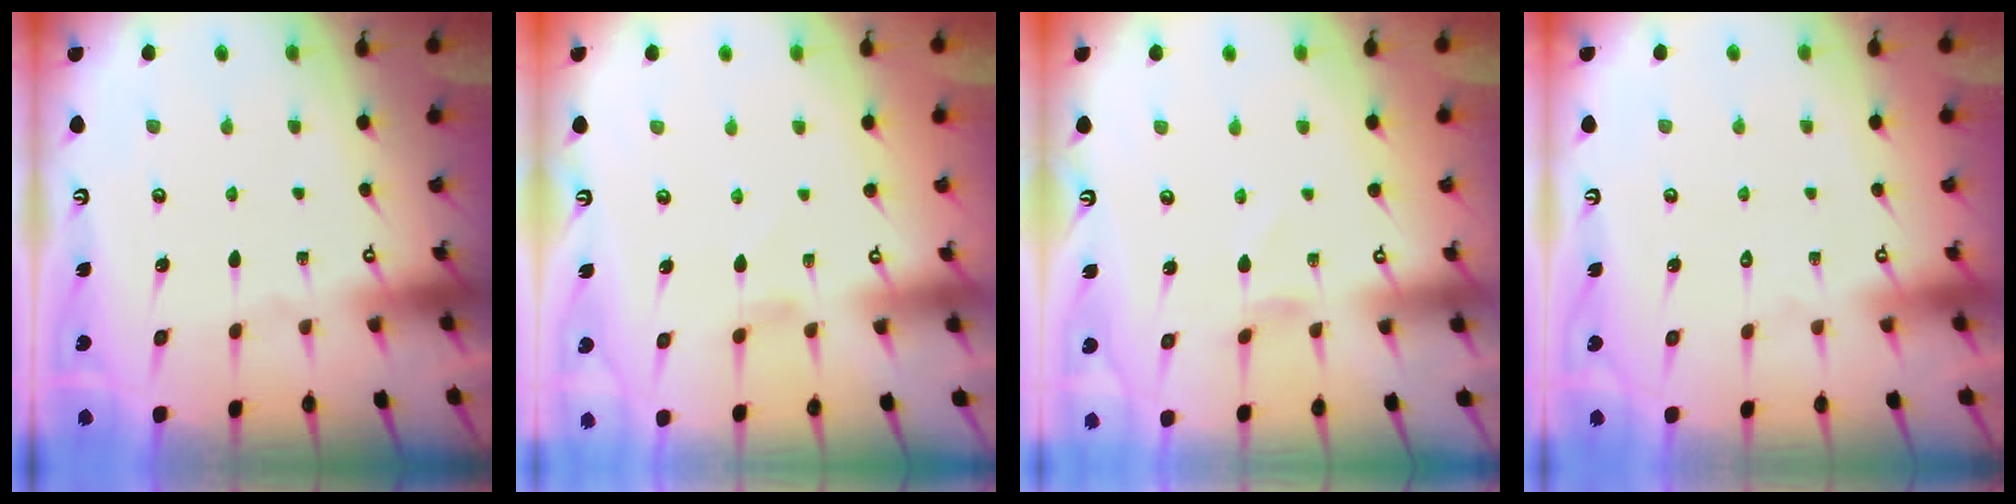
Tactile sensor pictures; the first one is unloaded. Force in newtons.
{"total": 2.1, "press": 2.0, "slide": 0.3}
{"total": 1.3, "press": 1.3, "slide": 0.2}
{"total": 1.6, "press": 1.6, "slide": 0.1}